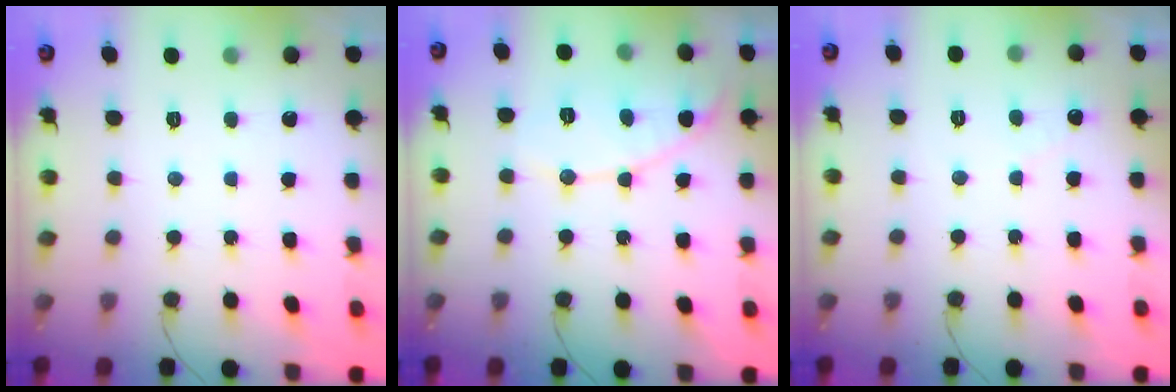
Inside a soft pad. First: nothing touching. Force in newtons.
{"total": 8.6, "press": 8.6, "slide": 0.4}
{"total": 1.9, "press": 1.9, "slide": 0.2}